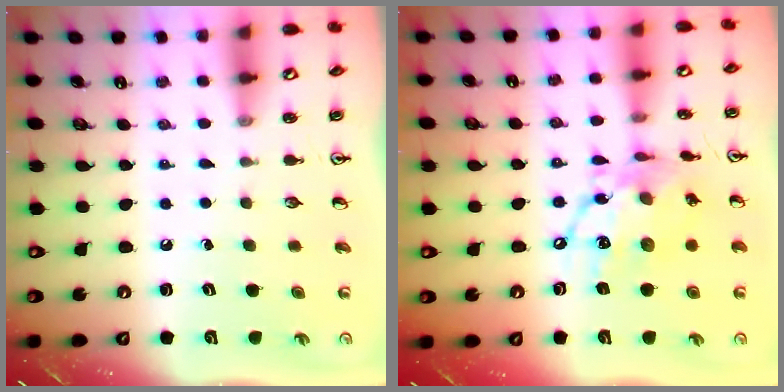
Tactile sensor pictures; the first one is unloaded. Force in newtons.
{"total": 14.0, "press": 13.9, "slide": 1.6}